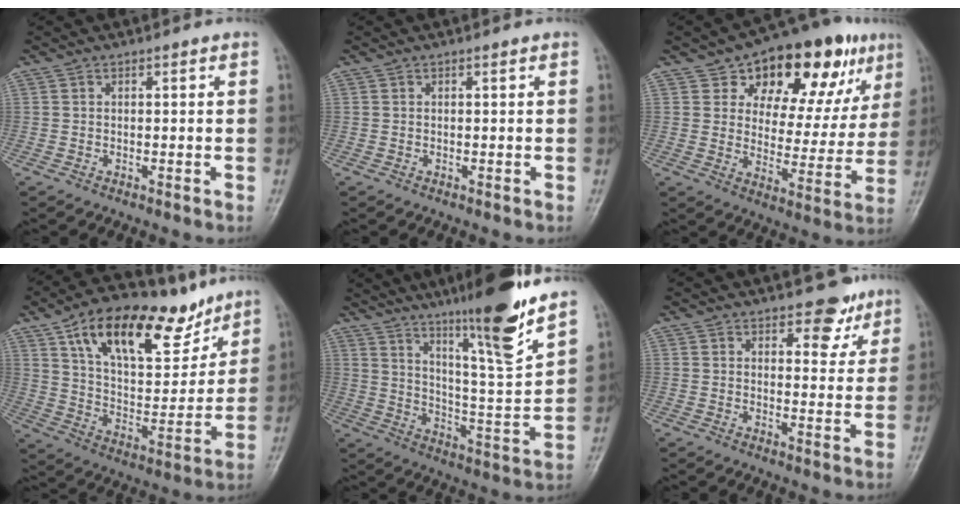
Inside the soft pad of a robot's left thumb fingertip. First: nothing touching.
{"total": 0.0}
{"total": 21.3, "force": [11.1, 11.4, 14.1], "torque": [-0.142, -0.016, 0.162]}
{"total": 22.4, "force": [13.7, 10.6, 14.2], "torque": [-0.188, -0.044, 0.236]}
{"total": 18.2, "force": [13.0, 0.8, 12.6], "torque": [-0.180, -0.078, 0.215]}
{"total": 6.3, "force": [4.3, 3.2, 3.3], "torque": [-0.010, -0.025, 0.058]}